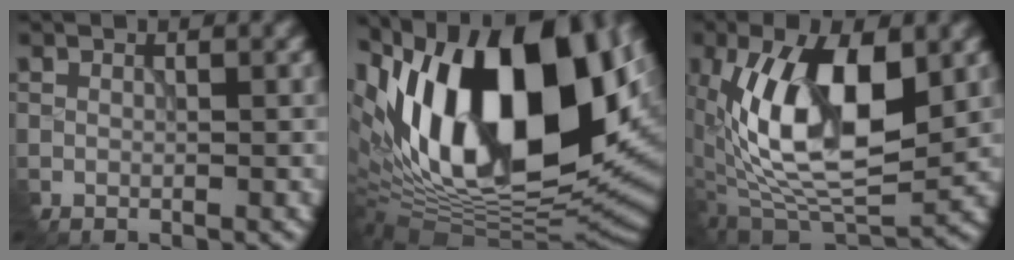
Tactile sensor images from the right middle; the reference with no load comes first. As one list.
[{"total": 19.1, "force": [4.1, 9.8, 15.9], "torque": [-0.263, 0.023, 0.063]}, {"total": 12.7, "force": [0.8, 6.3, 11.0], "torque": [-0.186, 0.000, 0.009]}]